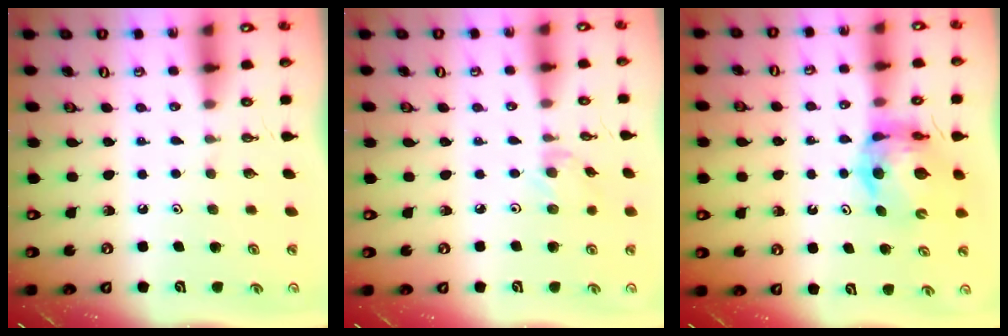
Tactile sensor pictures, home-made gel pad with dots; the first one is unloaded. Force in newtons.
{"total": 3.2, "press": 3.1, "slide": 0.5}
{"total": 10.9, "press": 10.8, "slide": 1.2}